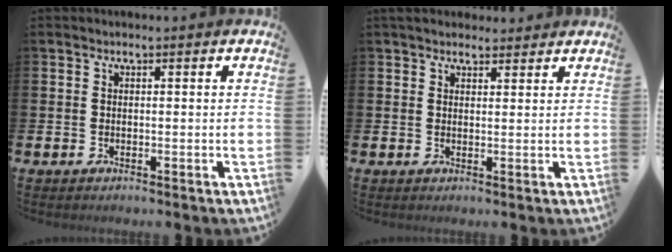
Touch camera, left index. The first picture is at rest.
{"total": 2.5, "force": [2.3, 1.0, 0.2], "torque": [0.001, -0.006, 0.040]}